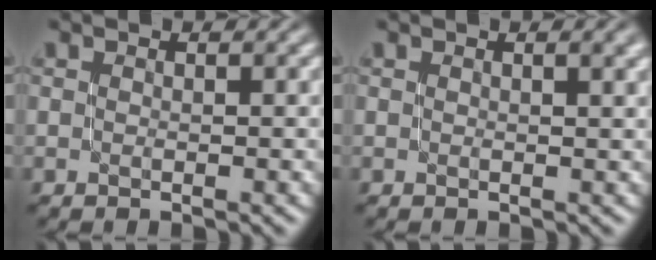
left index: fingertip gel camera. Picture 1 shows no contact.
{"total": 2.3, "force": [0.7, 0.9, 2.1], "torque": [-0.017, 0.007, 0.005]}